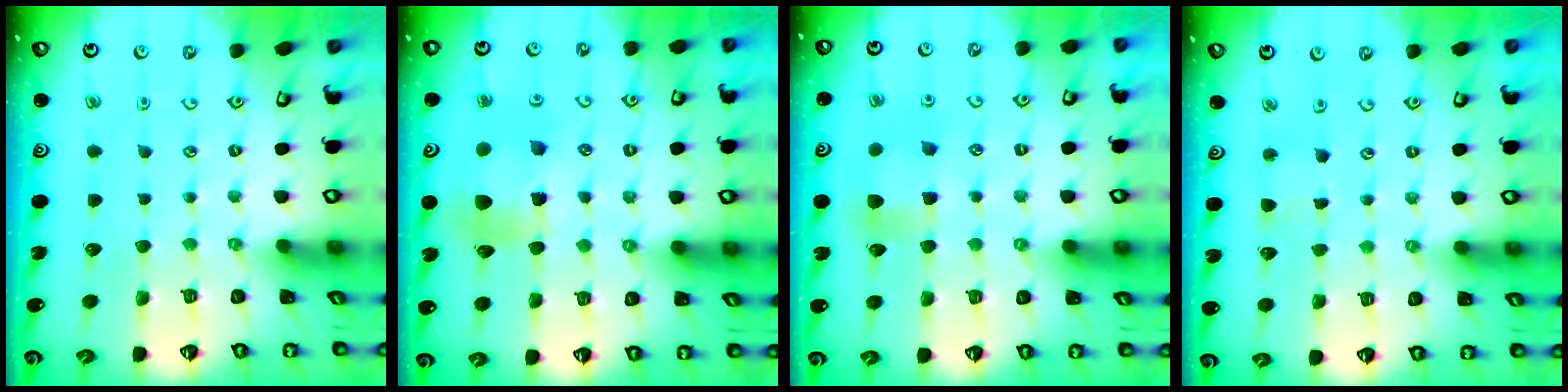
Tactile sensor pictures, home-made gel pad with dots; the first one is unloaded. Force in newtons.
{"total": 9.7, "press": 9.6, "slide": 1.0}
{"total": 6.4, "press": 6.3, "slide": 0.4}
{"total": 2.6, "press": 2.6, "slide": 0.3}